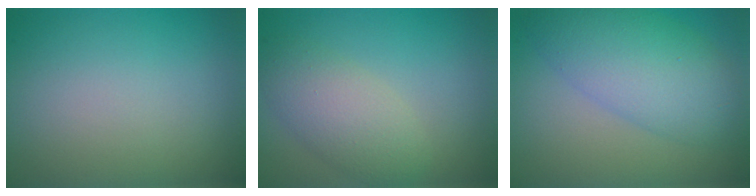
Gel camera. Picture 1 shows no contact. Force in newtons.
{"total": 4.0, "press": 3.9, "slide": 0.1}
{"total": 4.7, "press": 4.7, "slide": 0.1}